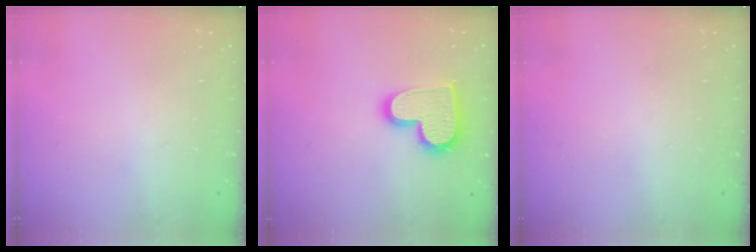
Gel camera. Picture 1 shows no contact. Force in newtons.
{"total": 16.0, "press": 16.0, "slide": 1.0}
{"total": 0.0}